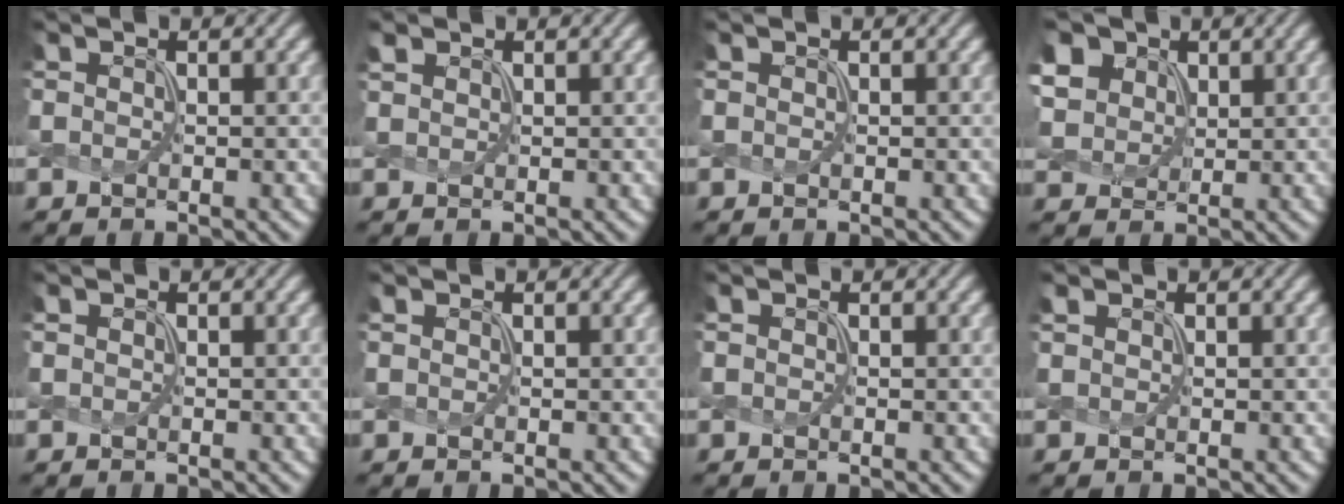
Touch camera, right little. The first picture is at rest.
{"total": 1.0, "force": [0.8, 0.4, 0.3], "torque": [-0.009, 0.003, 0.021]}
{"total": 0.0}
{"total": 7.5, "force": [3.7, 5.5, 3.4], "torque": [-0.124, 0.021, 0.066]}
{"total": 0.0}
{"total": 0.0}
{"total": 0.0}
{"total": 0.6, "force": [0.5, 0.2, 0.2], "torque": [-0.006, 0.000, 0.011]}